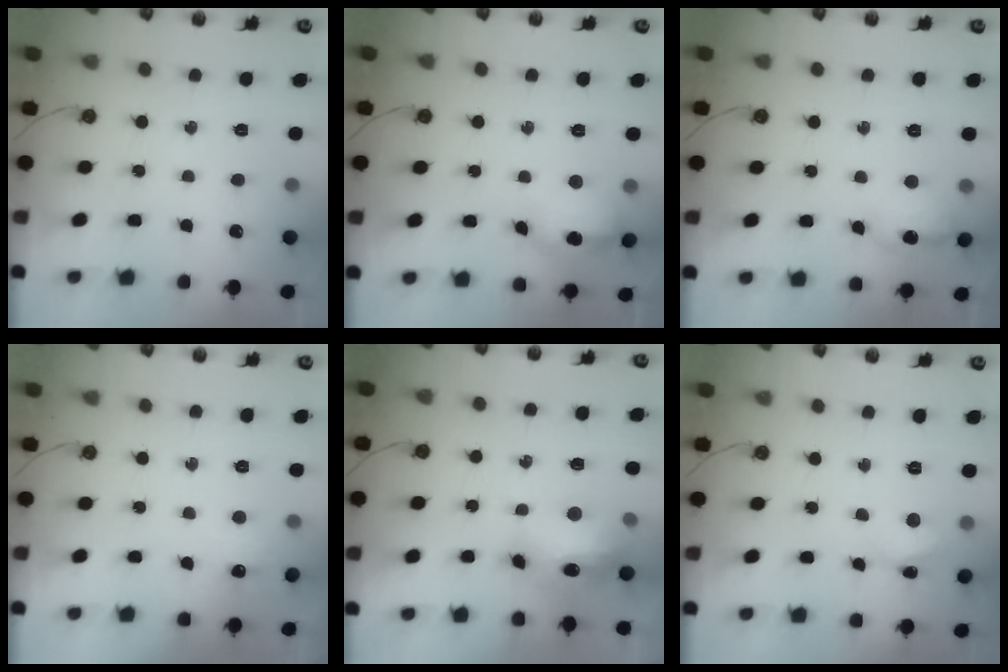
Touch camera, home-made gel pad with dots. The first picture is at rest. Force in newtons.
{"total": 14.1, "press": 14.0, "slide": 1.9}
{"total": 12.0, "press": 12.0, "slide": 0.8}
{"total": 6.1, "press": 6.1, "slide": 0.9}
{"total": 13.9, "press": 13.6, "slide": 2.6}
{"total": 3.8, "press": 3.8, "slide": 0.3}